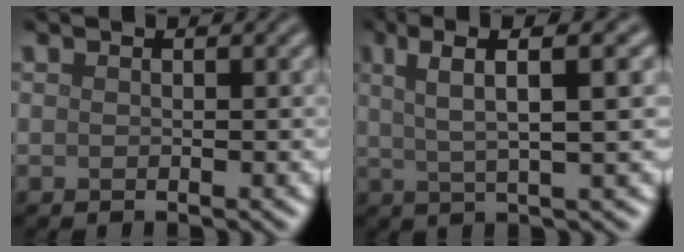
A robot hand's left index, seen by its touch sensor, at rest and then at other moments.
{"total": 6.1, "force": [2.7, 1.3, 5.3], "torque": [-0.085, 0.013, 0.043]}